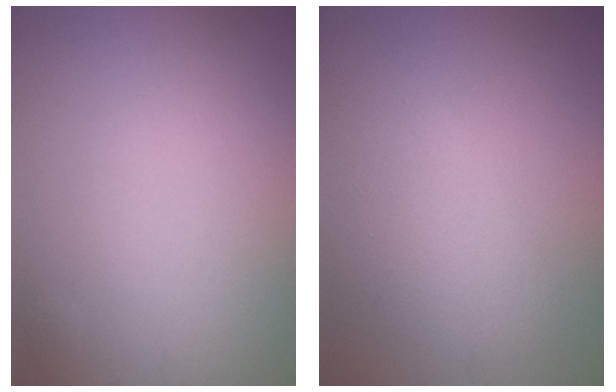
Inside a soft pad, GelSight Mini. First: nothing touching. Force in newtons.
{"total": 2.9, "press": 2.9, "slide": 0.2}